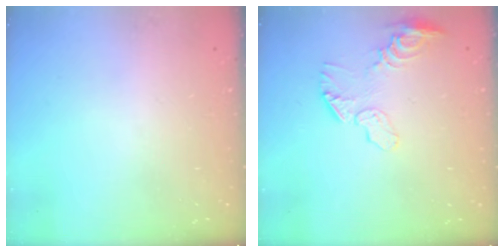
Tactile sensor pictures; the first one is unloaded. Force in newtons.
{"total": 9.0, "press": 8.9, "slide": 0.7}